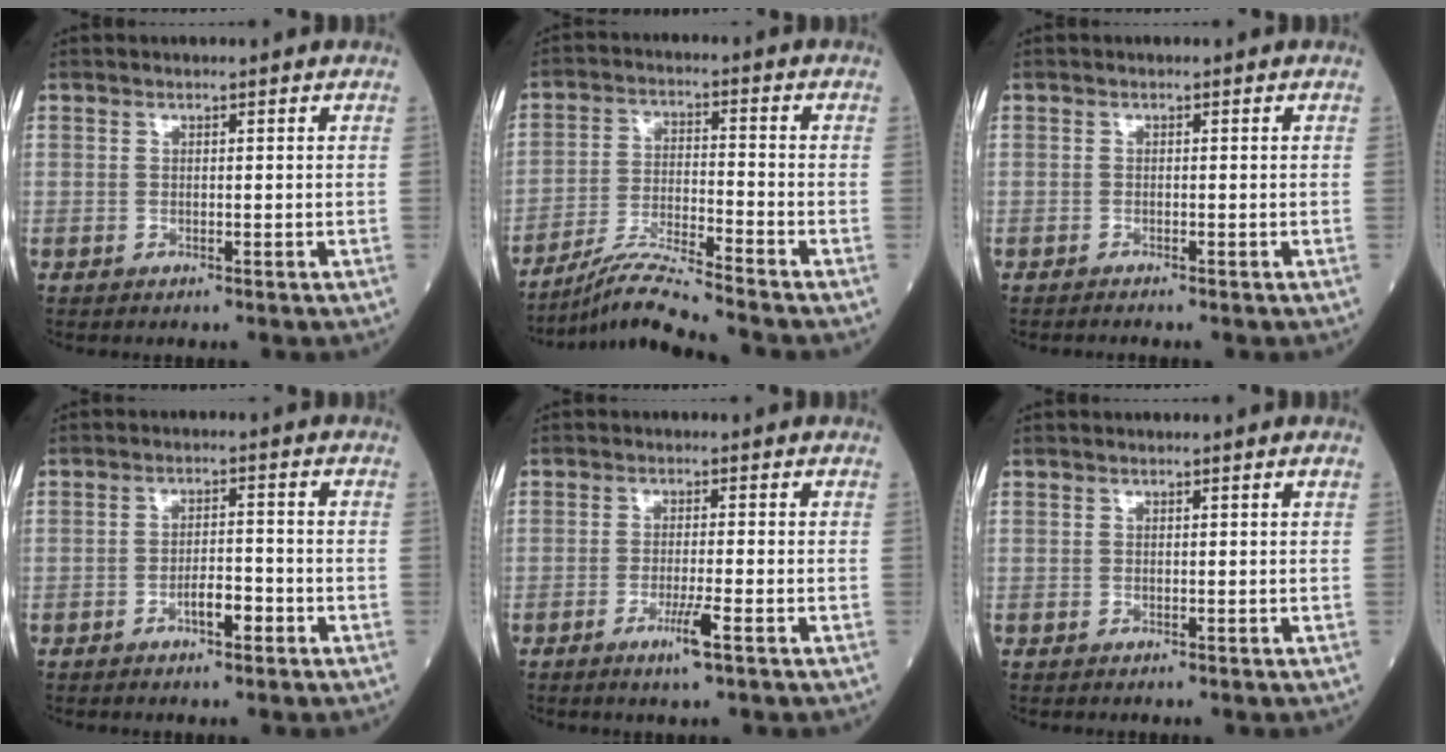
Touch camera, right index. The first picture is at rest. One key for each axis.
{"total": 8.4, "fx": -7.6, "fy": -2.1, "fz": 2.9, "tx": -0.061, "ty": -0.019, "tz": -0.142}
{"total": 0.7, "fx": -0.6, "fy": -0.2, "fz": 0.2, "tx": -0.008, "ty": -0.001, "tz": -0.012}
{"total": 3.5, "fx": -1.9, "fy": 1.0, "fz": 2.8, "tx": -0.045, "ty": 0.005, "tz": -0.032}
{"total": 3.7, "fx": -1.9, "fy": -0.4, "fz": 3.1, "tx": -0.061, "ty": -0.009, "tz": -0.037}
{"total": 0.0}